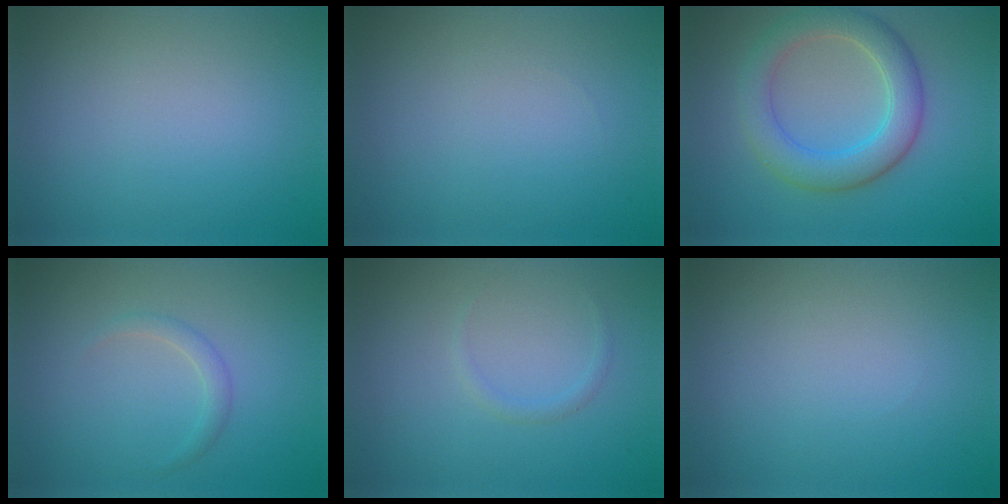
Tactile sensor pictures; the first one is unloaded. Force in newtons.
{"total": 0.0}
{"total": 5.3, "press": 5.3, "slide": 0.3}
{"total": 0.7, "press": 0.7, "slide": 0.1}
{"total": 0.7, "press": 0.7, "slide": 0.1}
{"total": 0.0}